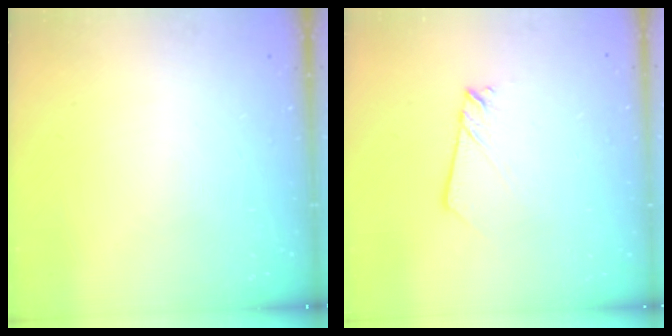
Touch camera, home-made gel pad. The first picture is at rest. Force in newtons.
{"total": 2.8, "press": 2.8, "slide": 0.3}